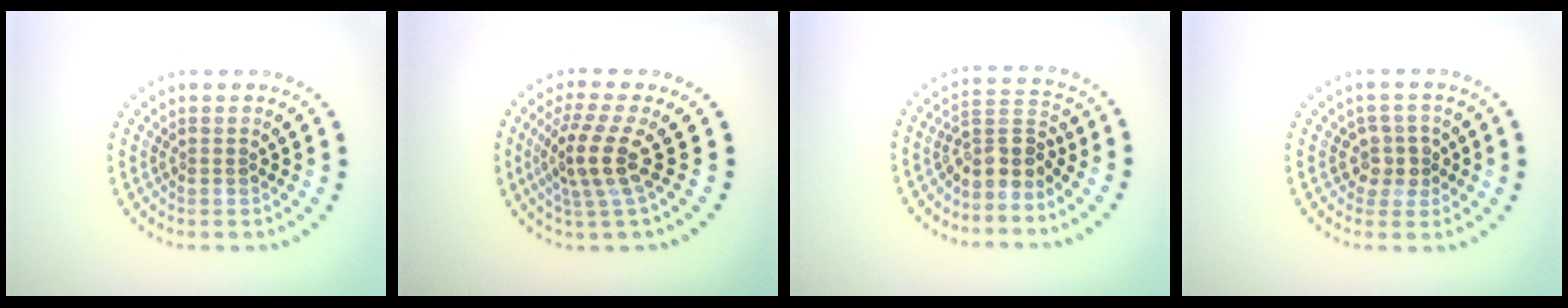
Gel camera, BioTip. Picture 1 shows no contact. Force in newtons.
{"total": 3.9, "press": 2.9, "slide": 2.6}
{"total": 3.2, "press": 2.5, "slide": 2.1}
{"total": 2.2, "press": 2.0, "slide": 1.0}